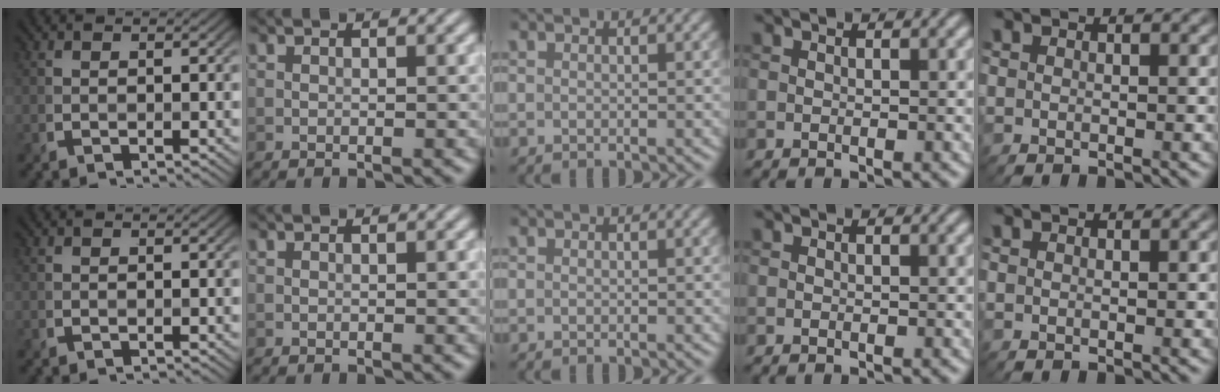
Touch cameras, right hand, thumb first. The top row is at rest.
{}